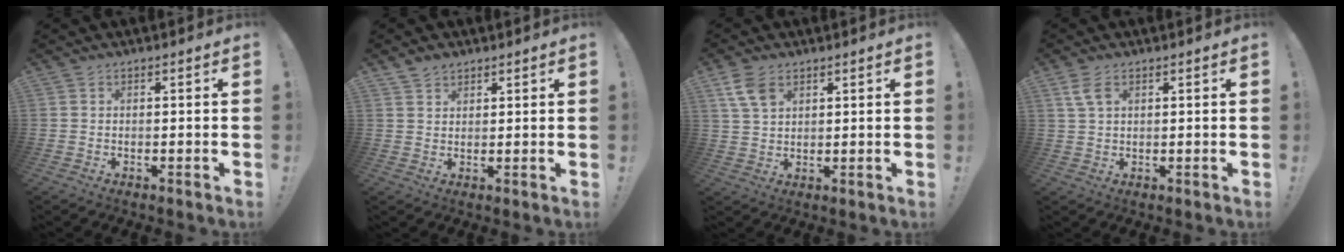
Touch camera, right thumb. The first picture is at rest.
{"total": 3.1, "force": [2.6, 1.6, 0.6], "torque": [-0.008, -0.016, 0.047]}
{"total": 6.9, "force": [3.8, 4.3, 3.9], "torque": [-0.068, -0.010, 0.075]}
{"total": 4.7, "force": [2.2, 2.6, 3.2], "torque": [-0.058, -0.002, 0.042]}